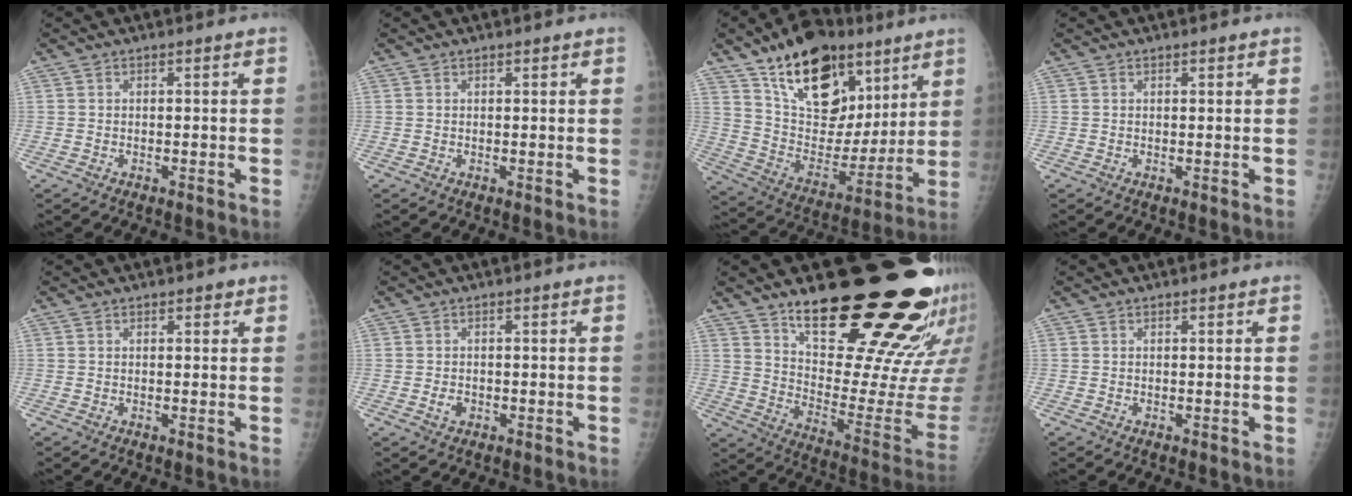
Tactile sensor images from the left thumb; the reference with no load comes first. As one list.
[{"total": 0.8, "force": [0.6, 0.4, 0.4], "torque": [-0.001, -0.002, 0.006]}, {"total": 23.7, "force": [13.9, 13.7, 13.5], "torque": [-0.173, -0.051, 0.241]}, {"total": 1.0, "force": [0.7, 0.5, 0.6], "torque": [-0.004, -0.002, 0.009]}, {"total": 1.6, "force": [1.0, 0.9, 0.8], "torque": [0.002, -0.003, 0.010]}, {"total": 1.8, "force": [-0.5, 1.4, 1.0], "torque": [-0.012, 0.002, -0.006]}, {"total": 27.7, "force": [18.3, 7.6, 19.4], "torque": [-0.246, -0.108, 0.273]}, {"total": 0.5, "force": [0.4, 0.3, 0.3], "torque": [-0.001, -0.002, 0.004]}]